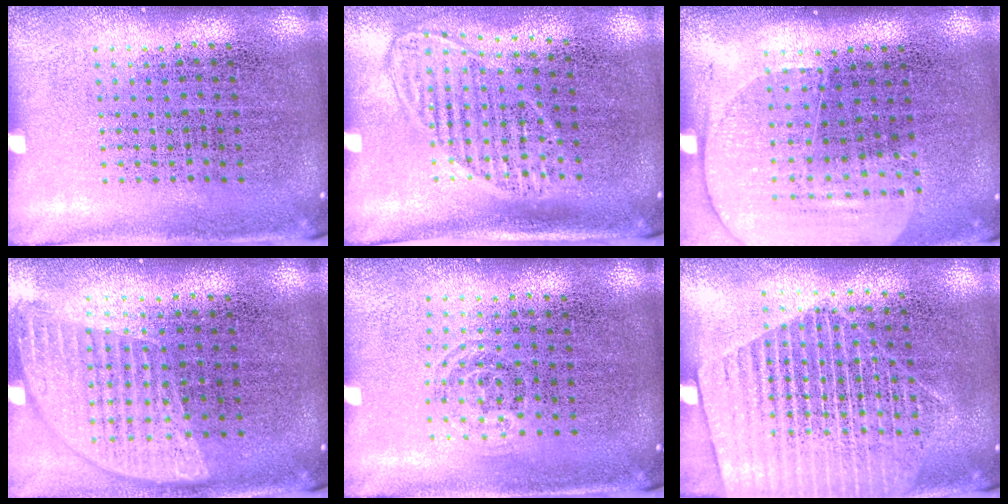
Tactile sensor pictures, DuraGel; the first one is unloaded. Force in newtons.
{"total": 1.5, "press": 1.3, "slide": 0.7}
{"total": 1.7, "press": 1.5, "slide": 0.7}
{"total": 1.0, "press": 1.0, "slide": 0.1}
{"total": 0.8, "press": 0.6, "slide": 0.5}
{"total": 1.7, "press": 1.5, "slide": 0.8}